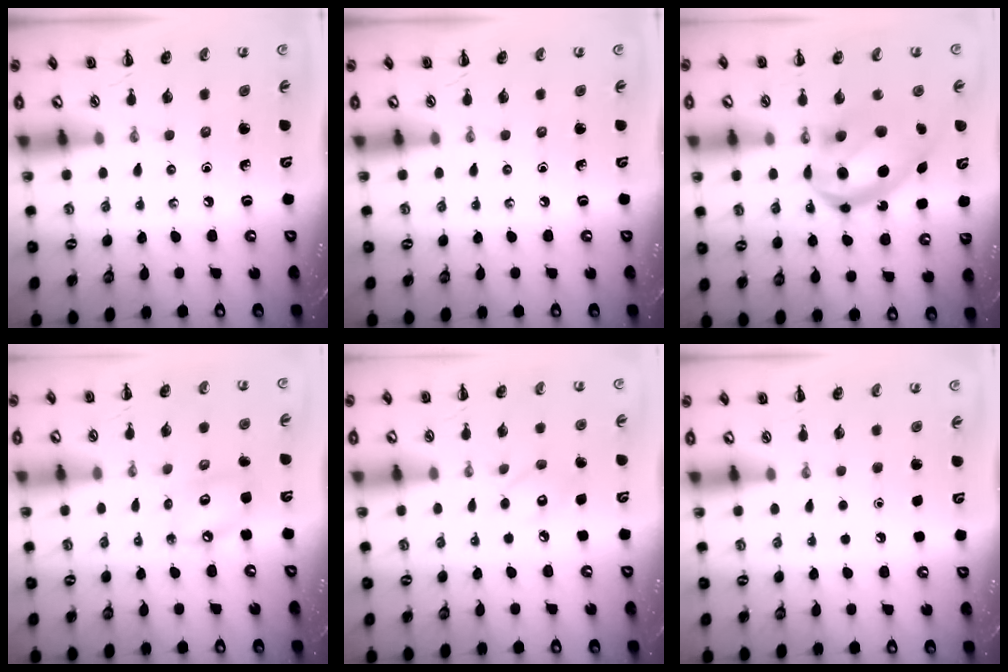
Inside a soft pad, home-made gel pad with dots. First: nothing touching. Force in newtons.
{"total": 0.0}
{"total": 16.6, "press": 16.2, "slide": 3.9}
{"total": 7.3, "press": 7.2, "slide": 1.4}
{"total": 6.5, "press": 6.4, "slide": 1.3}
{"total": 1.6, "press": 1.5, "slide": 0.1}